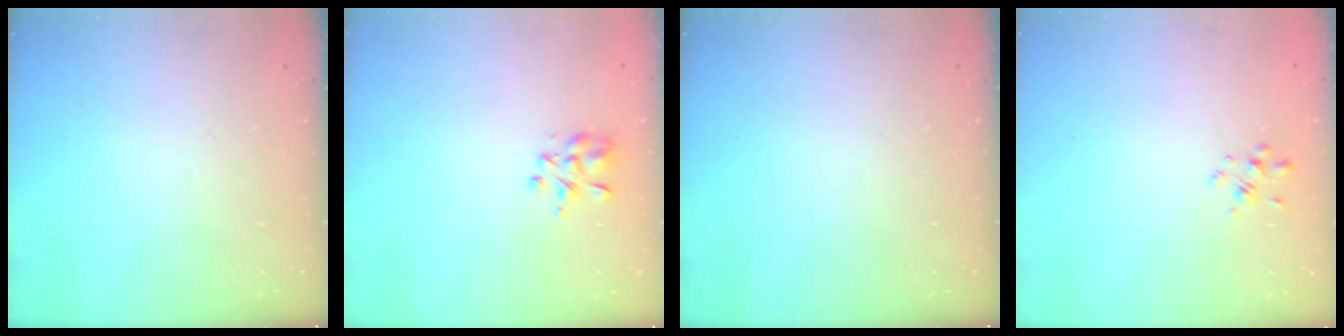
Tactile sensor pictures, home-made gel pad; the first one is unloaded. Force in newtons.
{"total": 3.5, "press": 3.4, "slide": 0.6}
{"total": 0.0}
{"total": 2.2, "press": 2.0, "slide": 0.9}